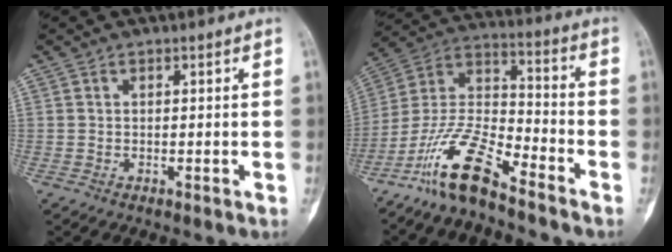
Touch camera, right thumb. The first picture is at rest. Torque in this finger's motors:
{"motor_torque": [0.57, 0.32, 1.35, -1.41, 0.15]}